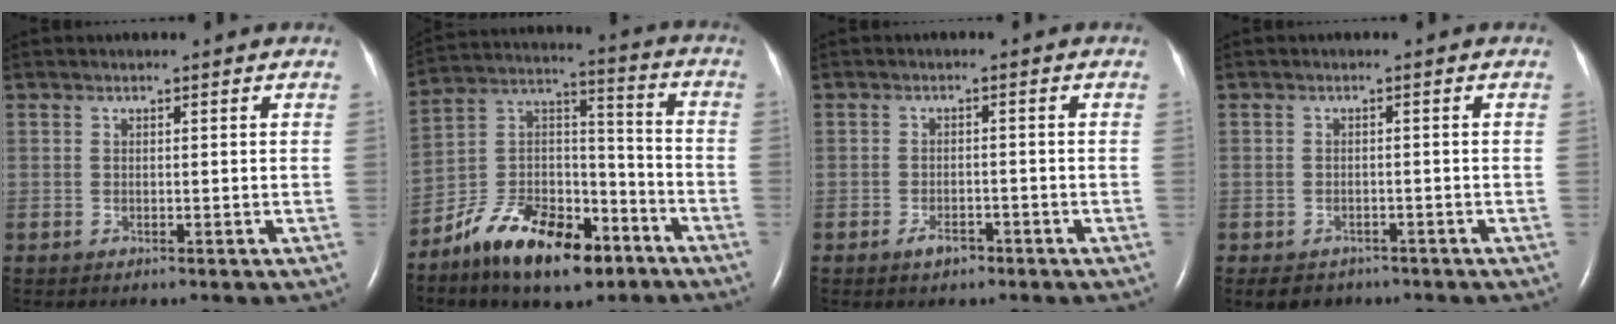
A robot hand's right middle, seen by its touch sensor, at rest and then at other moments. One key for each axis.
{"total": 17.3, "fx": -11.2, "fy": 7.2, "fz": 11.0, "tx": -0.196, "ty": 0.025, "tz": -0.192}
{"total": 2.4, "fx": -1.7, "fy": 1.1, "fz": 1.3, "tx": -0.028, "ty": 0.001, "tz": -0.024}
{"total": 4.4, "fx": -3.3, "fy": 2.7, "fz": 1.1, "tx": -0.015, "ty": 0.002, "tz": -0.043}